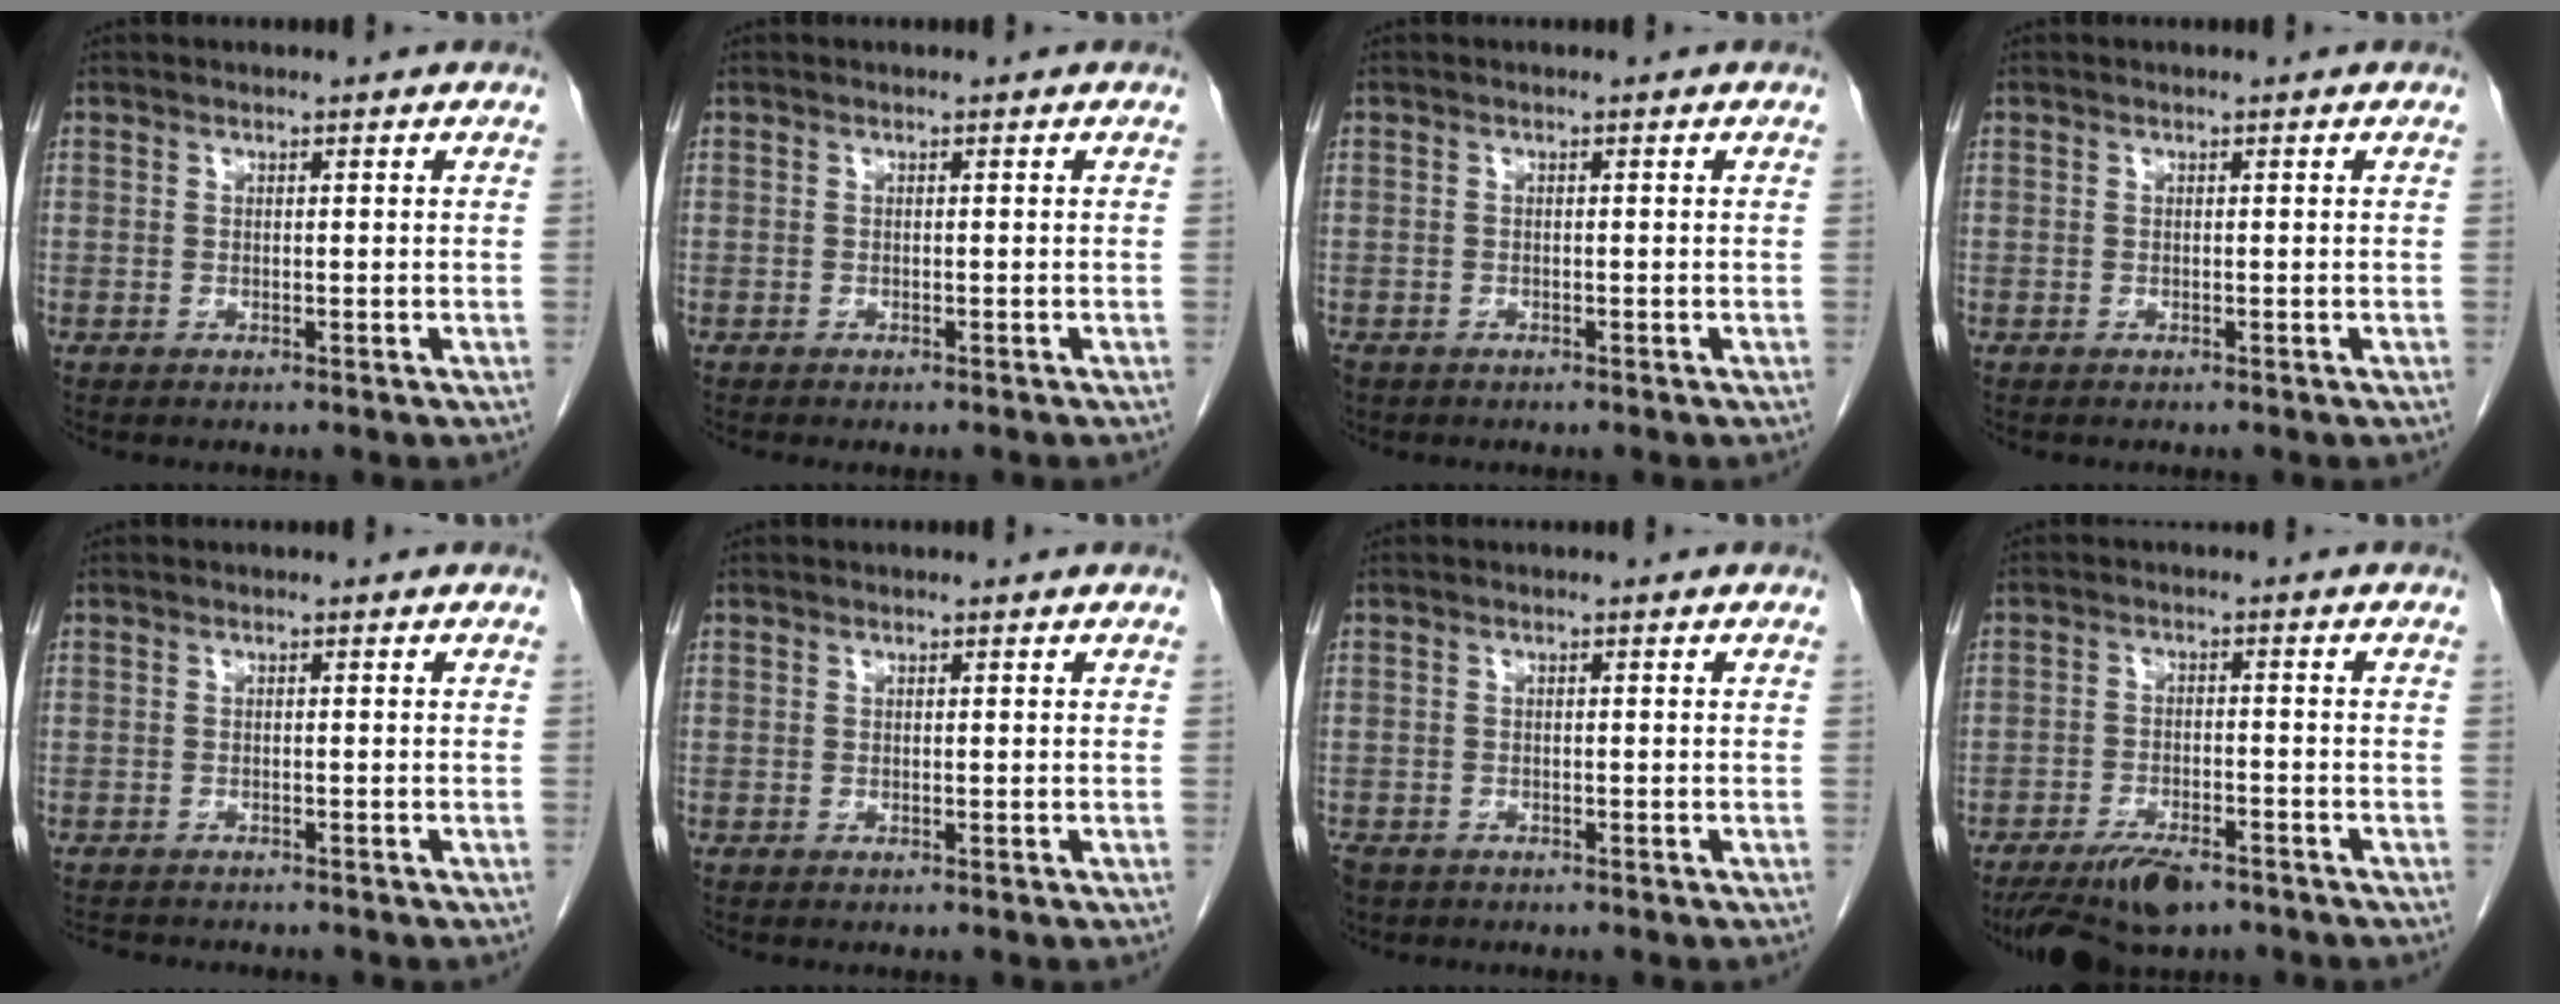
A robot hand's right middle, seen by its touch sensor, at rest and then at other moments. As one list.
[{"total": 1.1, "force": [-1.0, 0.2, 0.5], "torque": [-0.009, -0.002, -0.013]}, {"total": 2.1, "force": [-1.5, 1.3, 0.5], "torque": [-0.014, -0.001, -0.026]}, {"total": 0.0}, {"total": 4.5, "force": [-4.1, 1.1, 1.2], "torque": [-0.014, -0.007, -0.060]}, {"total": 0.0}, {"total": 5.2, "force": [-3.5, 3.5, 1.7], "torque": [-0.045, -0.005, -0.058]}, {"total": 8.1, "force": [-6.2, 2.7, 4.5], "torque": [-0.077, -0.011, -0.107]}]